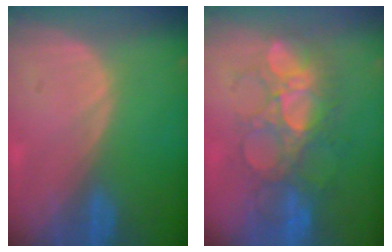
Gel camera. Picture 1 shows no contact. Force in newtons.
{"total": 9.0, "press": 8.8, "slide": 2.0}